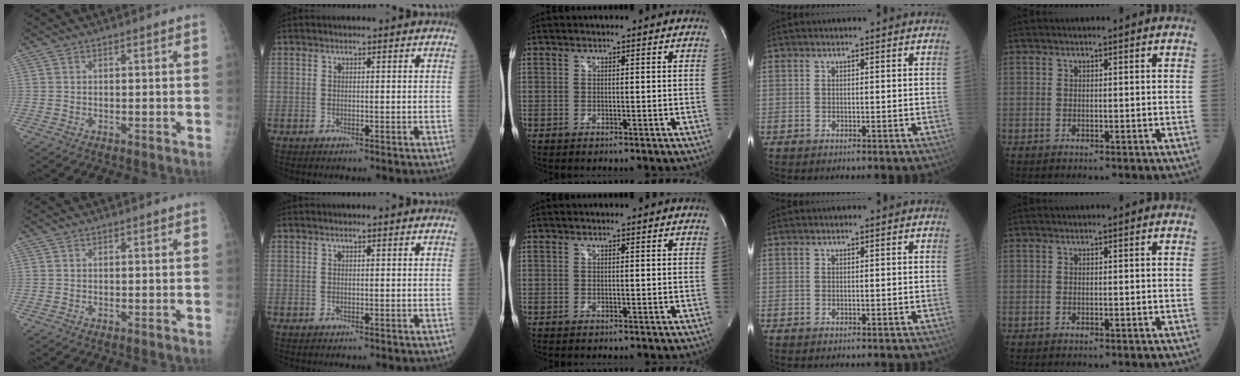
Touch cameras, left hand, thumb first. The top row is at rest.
{}